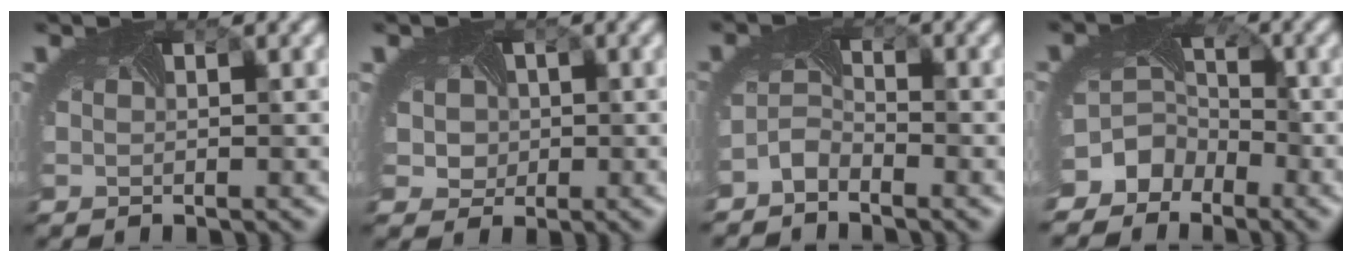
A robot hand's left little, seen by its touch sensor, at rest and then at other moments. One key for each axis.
{"total": 4.4, "fx": 0.8, "fy": 3.8, "fz": 2.1, "tx": -0.030, "ty": 0.015, "tz": -0.009}
{"total": 2.1, "fx": -2.0, "fy": 0.6, "fz": 0.3, "tx": -0.019, "ty": 0.000, "tz": -0.045}
{"total": 6.9, "fx": -4.4, "fy": 5.2, "fz": 1.2, "tx": -0.018, "ty": -0.011, "tz": -0.072}